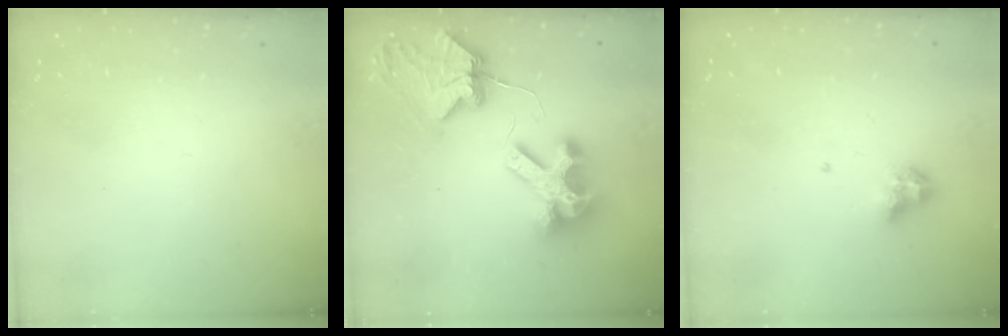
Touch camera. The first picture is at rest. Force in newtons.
{"total": 12.5, "press": 12.4, "slide": 1.7}
{"total": 7.3, "press": 7.2, "slide": 0.8}